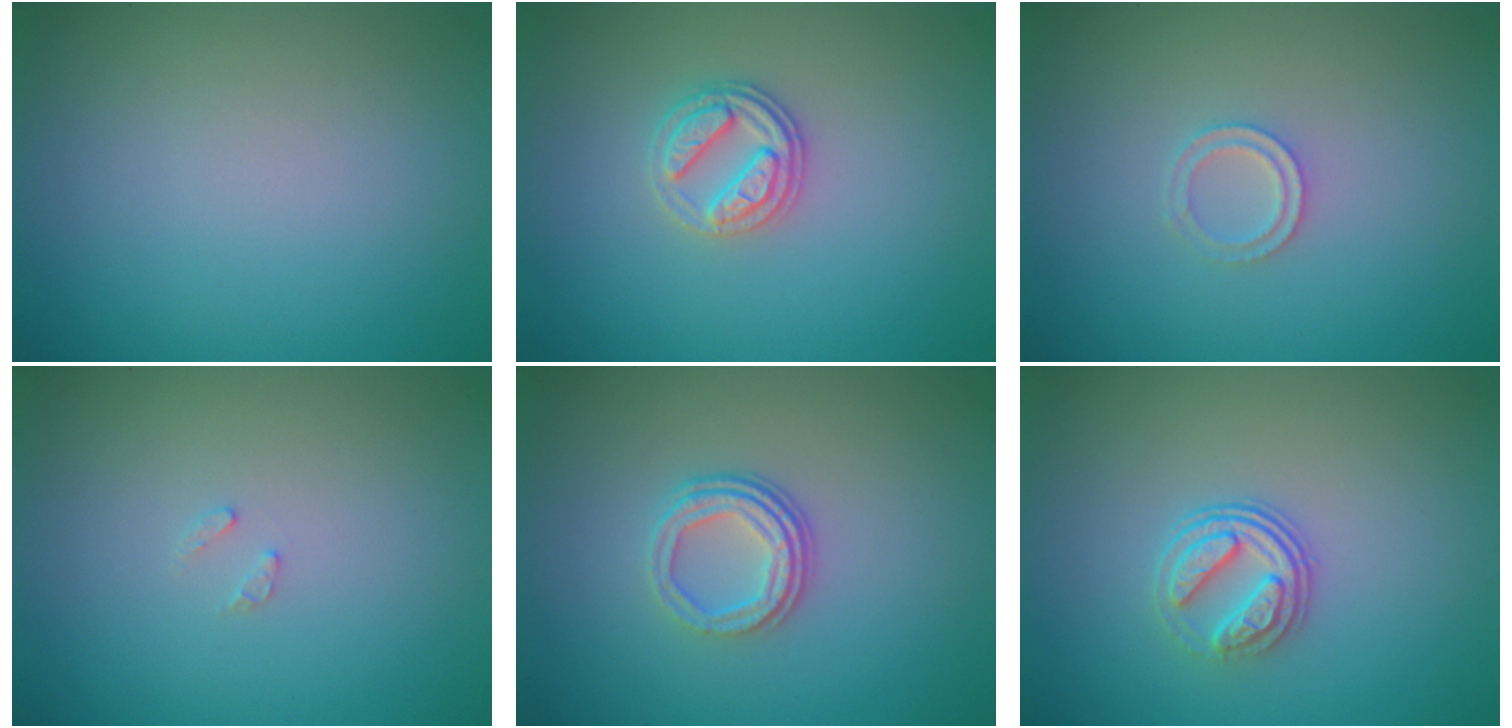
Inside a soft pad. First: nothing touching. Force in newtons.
{"total": 2.7, "press": 2.6, "slide": 0.8}
{"total": 1.4, "press": 1.4, "slide": 0.3}
{"total": 0.8, "press": 0.7, "slide": 0.1}
{"total": 3.4, "press": 2.5, "slide": 2.3}
{"total": 3.1, "press": 2.6, "slide": 1.7}